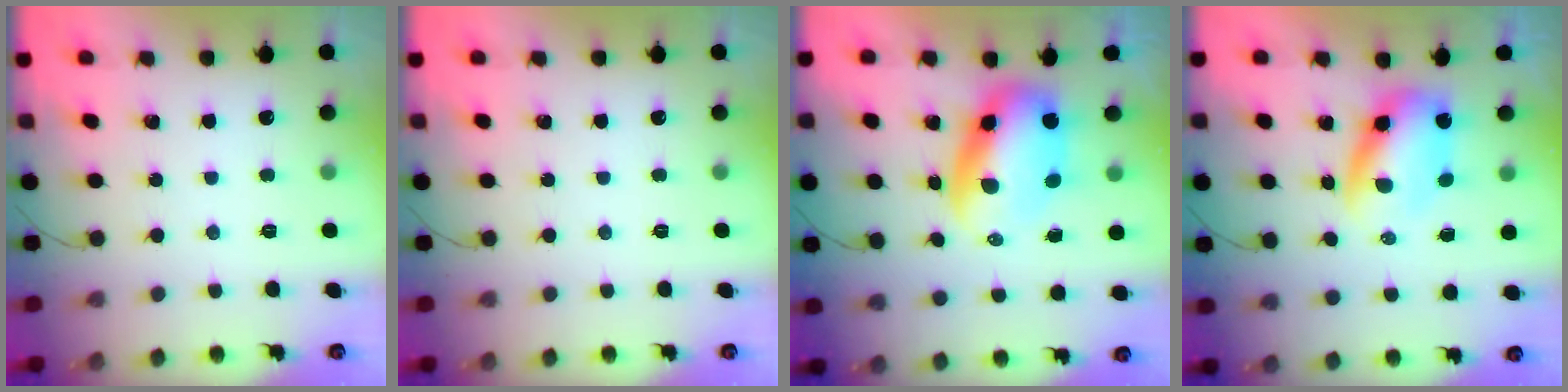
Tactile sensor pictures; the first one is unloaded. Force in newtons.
{"total": 0.0}
{"total": 9.0, "press": 8.8, "slide": 1.9}
{"total": 5.8, "press": 5.8, "slide": 0.9}